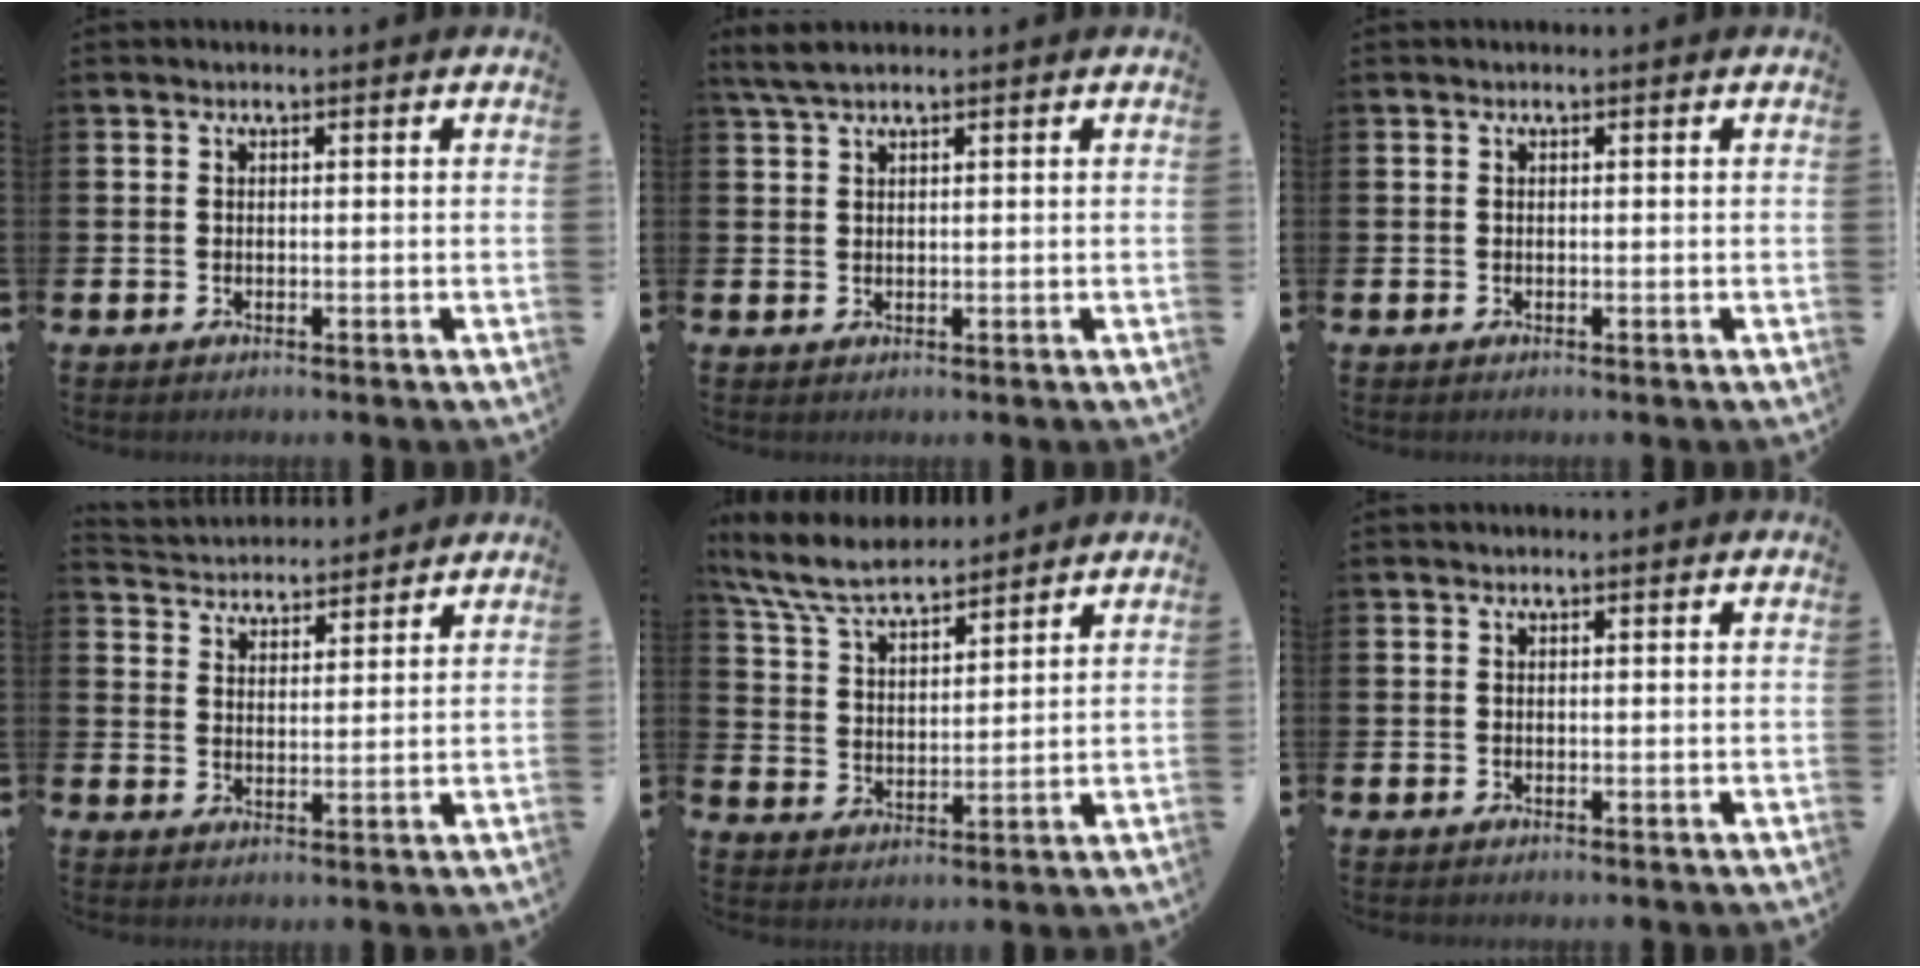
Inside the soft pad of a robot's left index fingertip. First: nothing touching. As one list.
[{"total": 2.5, "force": [2.0, 0.5, 1.4], "torque": [-0.035, 0.005, 0.038]}, {"total": 0.0}, {"total": 4.2, "force": [4.1, 0.6, -0.6], "torque": [-0.008, -0.029, 0.075]}, {"total": 7.9, "force": [7.3, 1.6, 2.6], "torque": [-0.079, -0.031, 0.132]}, {"total": 0.0}]